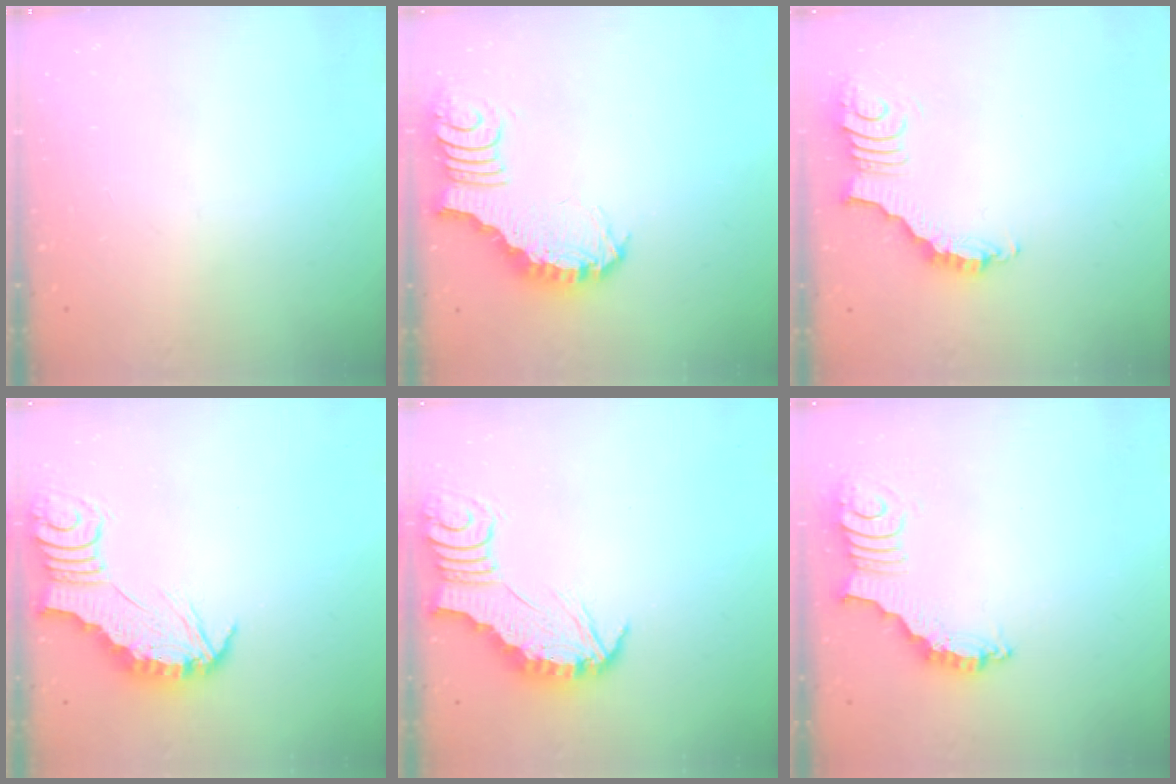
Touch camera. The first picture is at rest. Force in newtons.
{"total": 3.9, "press": 3.8, "slide": 0.6}
{"total": 3.8, "press": 3.8, "slide": 0.7}
{"total": 2.8, "press": 2.7, "slide": 0.3}
{"total": 2.8, "press": 2.7, "slide": 0.3}
{"total": 4.9, "press": 4.9, "slide": 0.5}